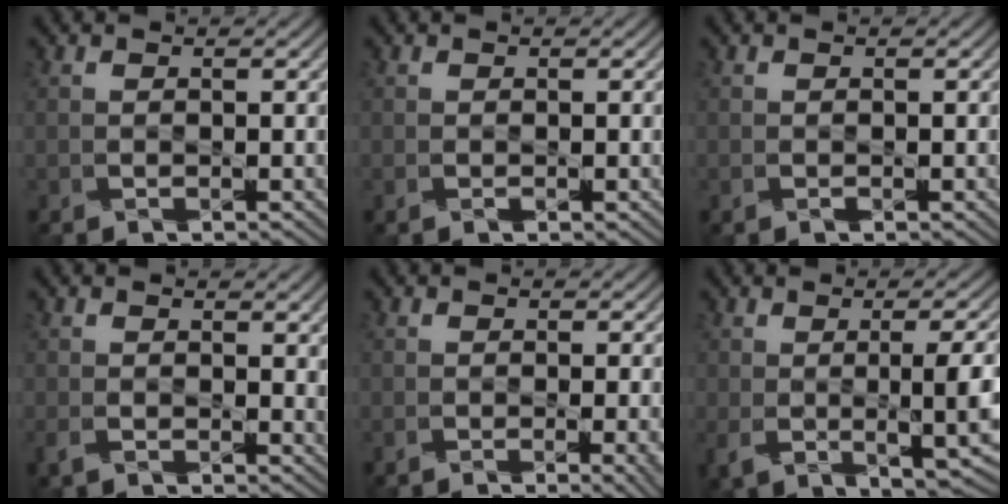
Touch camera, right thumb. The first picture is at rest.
{"total": 0.6, "force": [-0.2, 0.2, 0.5], "torque": [-0.010, -0.001, -0.003]}
{"total": 0.0}
{"total": 4.3, "force": [0.3, 3.0, 3.1], "torque": [-0.069, -0.014, 0.005]}
{"total": 2.9, "force": [-1.1, 0.7, 2.6], "torque": [-0.038, -0.008, -0.013]}
{"total": 7.2, "force": [-0.6, 2.1, 6.9], "torque": [-0.128, -0.012, -0.004]}